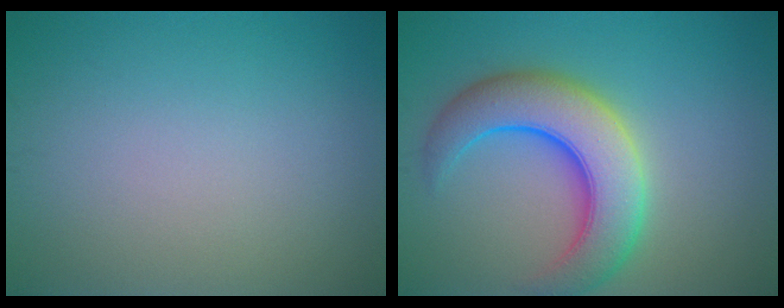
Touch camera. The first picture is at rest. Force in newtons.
{"total": 8.4, "press": 8.4, "slide": 0.3}